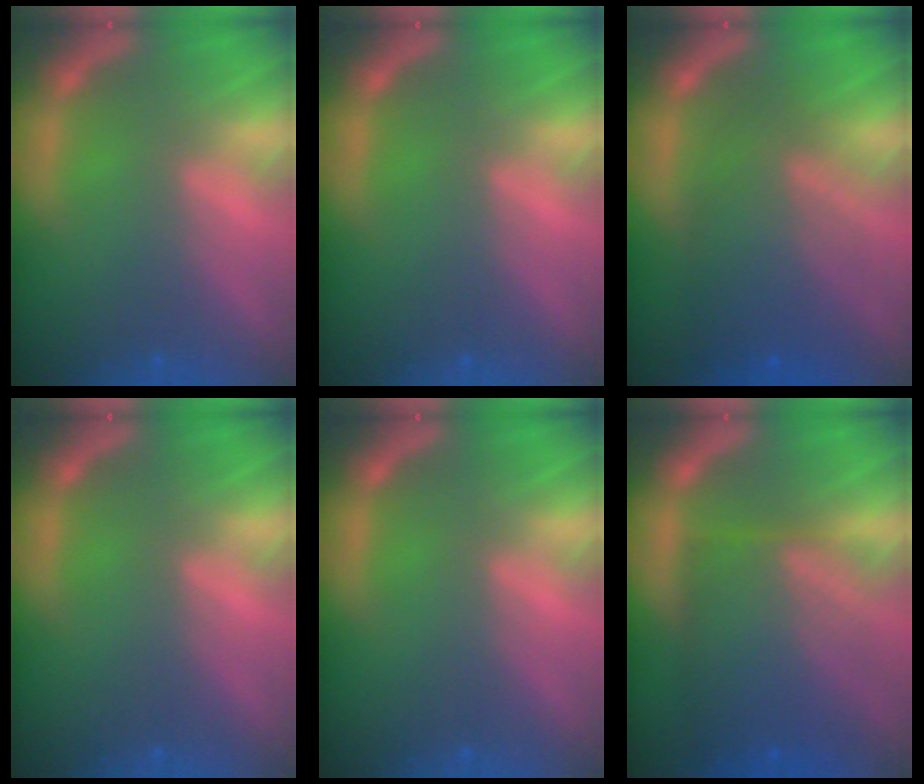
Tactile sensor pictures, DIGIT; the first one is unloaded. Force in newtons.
{"total": 0.0}
{"total": 8.0}
{"total": 0.0}
{"total": 0.0}
{"total": 9.6}